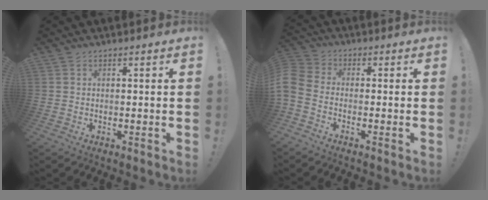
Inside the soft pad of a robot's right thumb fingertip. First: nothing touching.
{"total": 5.9, "force": [-2.7, 4.0, 3.4], "torque": [-0.089, 0.011, -0.047]}